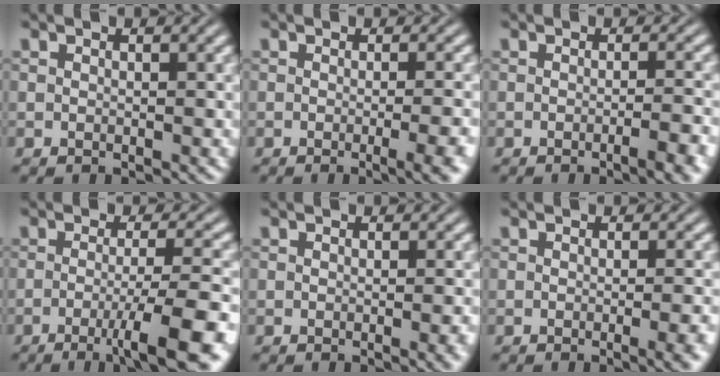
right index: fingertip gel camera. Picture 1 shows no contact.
{"total": 3.3, "force": [-1.6, -0.1, 2.9], "torque": [-0.029, -0.002, -0.024]}
{"total": 2.4, "force": [-1.4, -0.2, 1.9], "torque": [-0.023, 0.002, -0.025]}
{"total": 6.9, "force": [-3.3, 0.2, 6.1], "torque": [-0.074, -0.012, -0.044]}
{"total": 1.0, "force": [-0.6, -0.3, 0.8], "torque": [-0.013, 0.001, -0.009]}
{"total": 2.1, "force": [-1.1, -0.3, 1.8], "torque": [-0.023, 0.000, -0.017]}